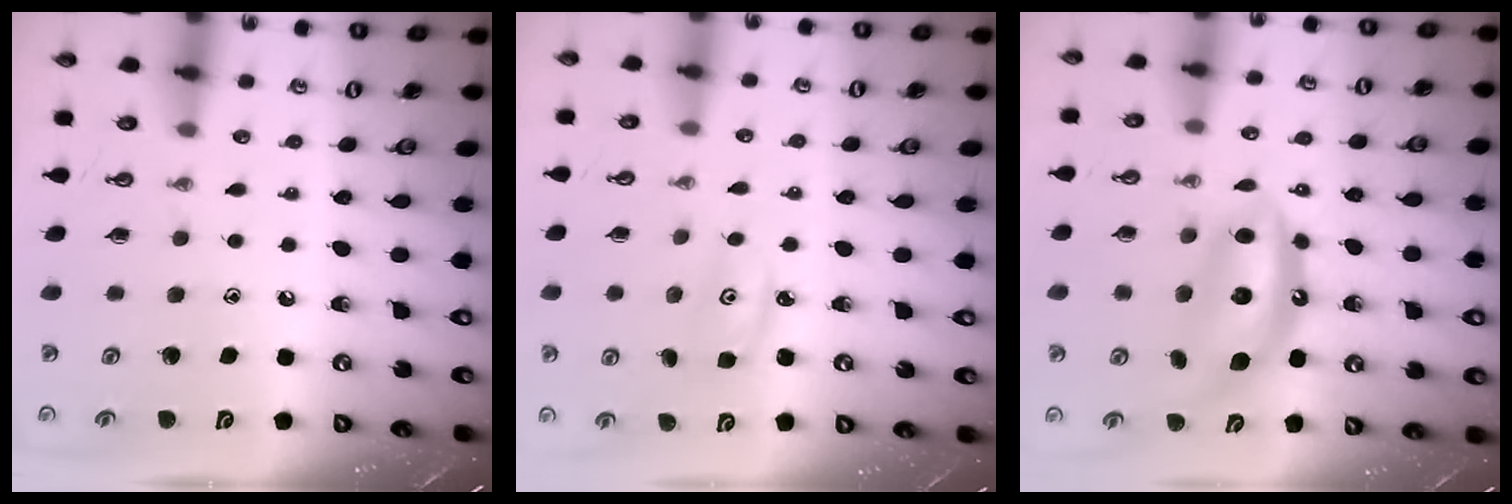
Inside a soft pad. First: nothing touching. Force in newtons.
{"total": 2.9, "press": 2.9, "slide": 0.2}
{"total": 10.7, "press": 10.7, "slide": 0.9}